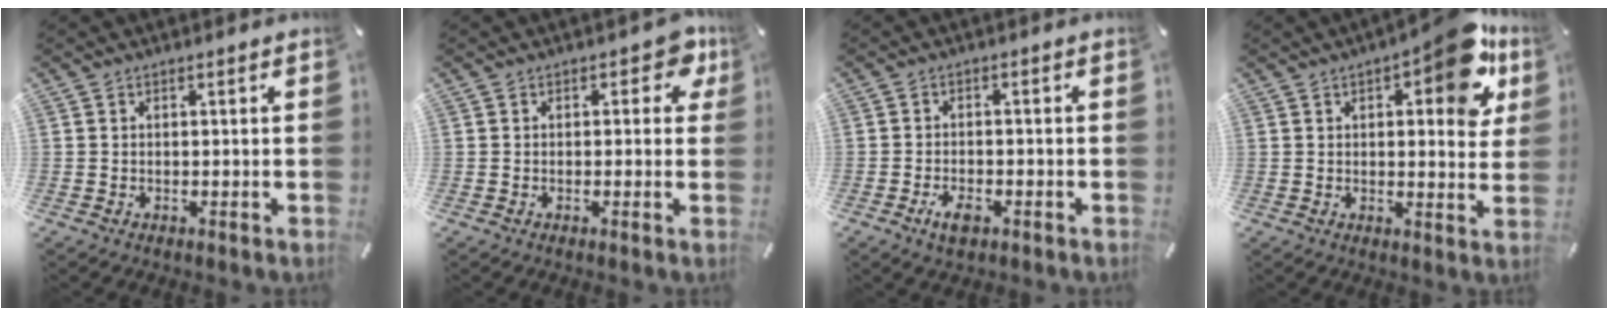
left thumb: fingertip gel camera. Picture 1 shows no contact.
{"total": 4.7, "force": [1.8, 2.8, 3.4], "torque": [-0.031, -0.003, 0.023]}
{"total": 3.7, "force": [-2.0, 1.9, 2.5], "torque": [-0.060, 0.002, -0.040]}
{"total": 14.4, "force": [7.3, 6.1, 10.8], "torque": [-0.134, -0.041, 0.119]}